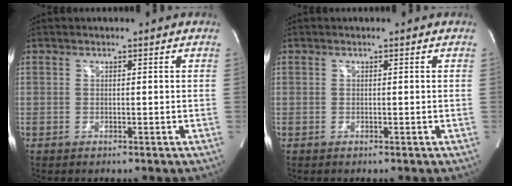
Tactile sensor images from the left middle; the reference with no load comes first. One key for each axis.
{"total": 0.0}